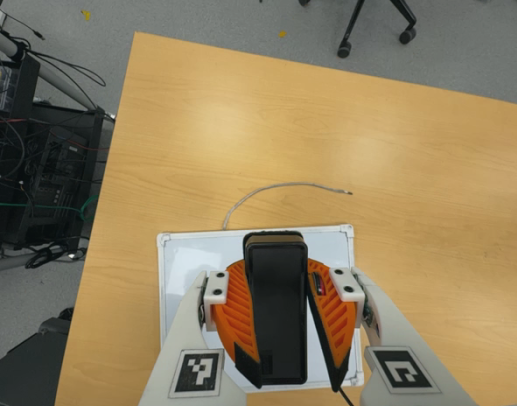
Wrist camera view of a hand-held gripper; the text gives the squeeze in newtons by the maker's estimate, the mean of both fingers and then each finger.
{"total": 13.1, "left": 11.5, "right": 14.8}